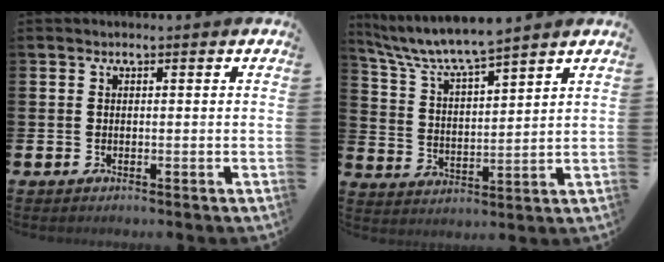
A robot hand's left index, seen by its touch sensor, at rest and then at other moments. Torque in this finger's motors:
{"motor_torque": [0.13, -0.33, 0.46, 0.09]}